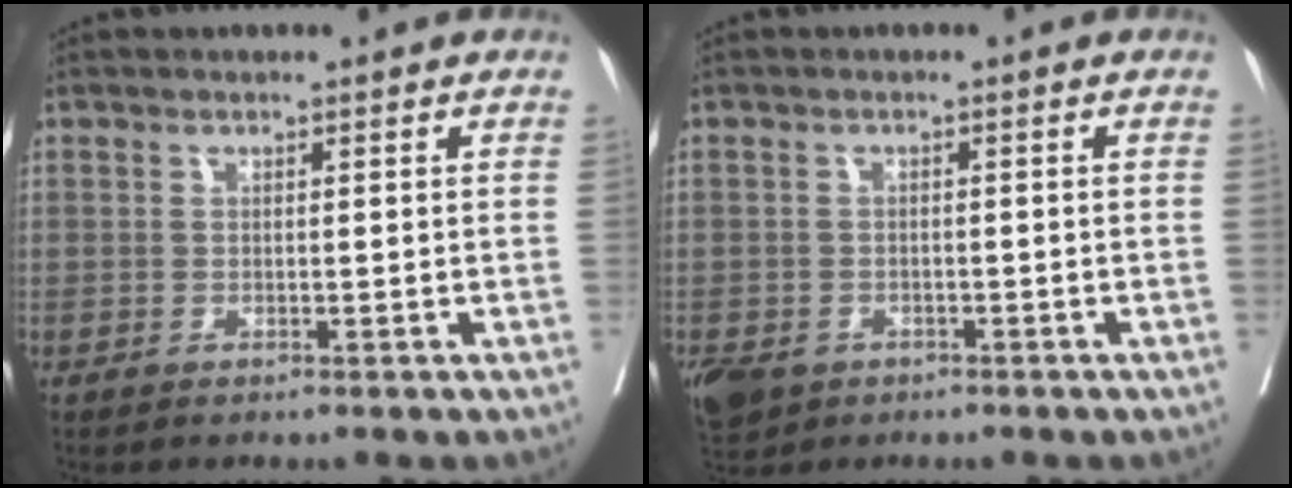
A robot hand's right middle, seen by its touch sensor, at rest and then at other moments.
{"total": 8.6, "force": [-4.3, 6.7, 3.2], "torque": [-0.093, -0.009, -0.063]}